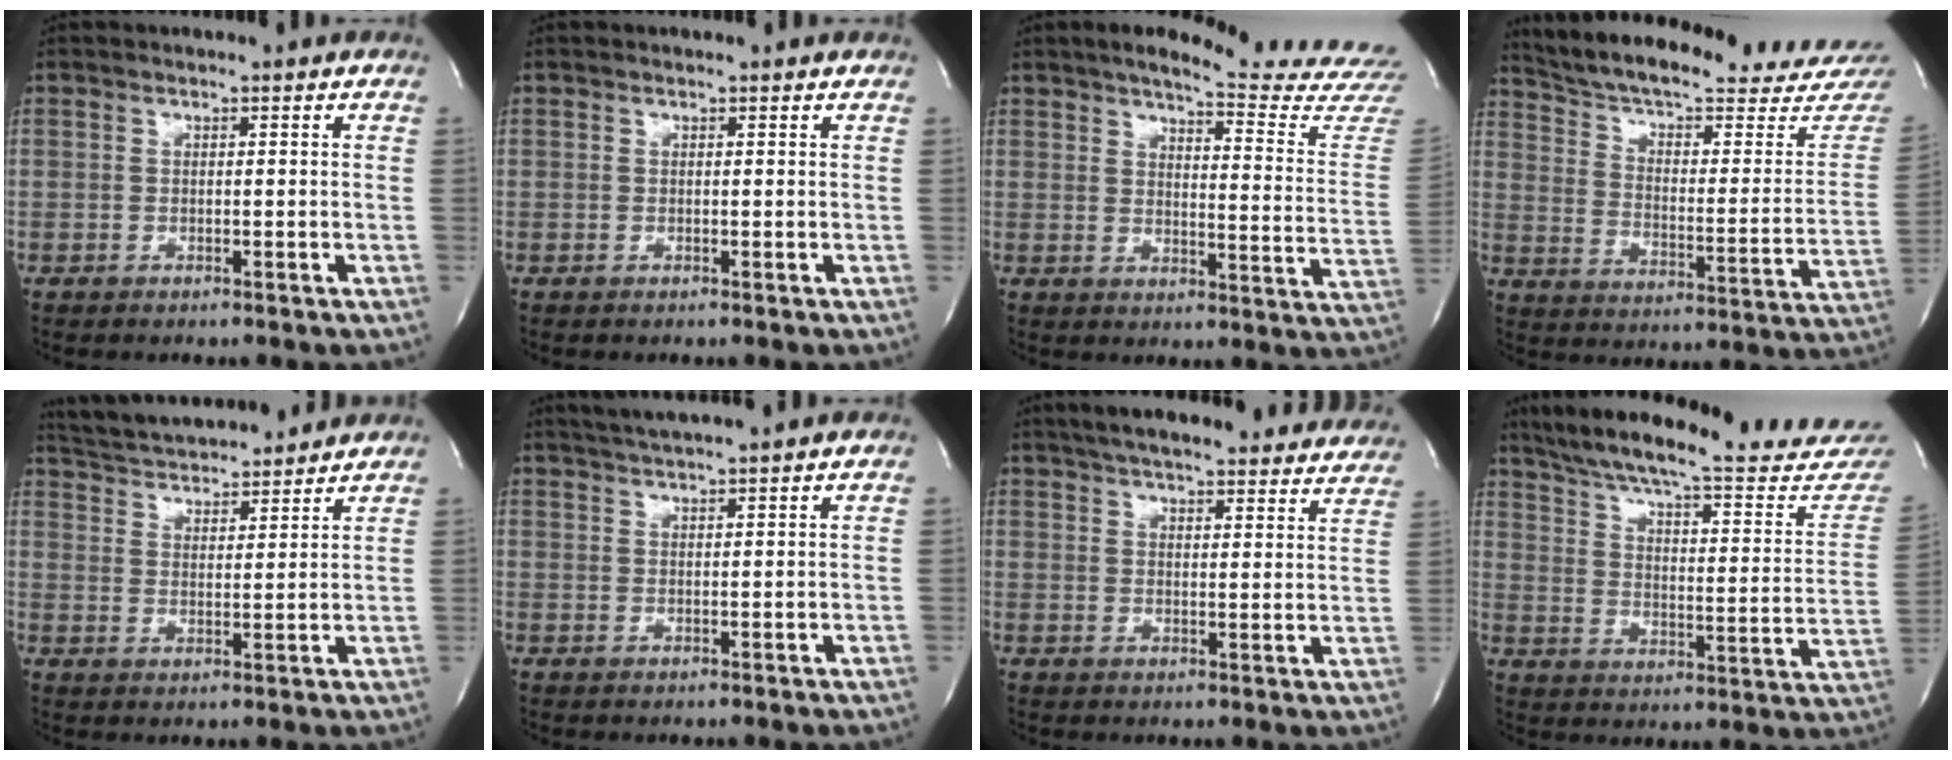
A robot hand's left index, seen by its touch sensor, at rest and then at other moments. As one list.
[{"total": 0.9, "force": [0.9, 0.1, 0.1], "torque": [-0.007, -0.001, 0.004]}, {"total": 20.1, "force": [18.9, -0.3, 6.7], "torque": [-0.086, -0.115, 0.212]}, {"total": 27.3, "force": [25.1, 3.7, 10.1], "torque": [-0.156, -0.078, 0.328]}, {"total": 14.2, "force": [13.4, 2.0, 4.3], "torque": [-0.080, 0.026, 0.213]}, {"total": 5.5, "force": [5.0, -0.9, 2.3], "torque": [-0.042, 0.020, 0.083]}, {"total": 28.8, "force": [25.9, 5.1, 11.5], "torque": [-0.187, -0.024, 0.314]}, {"total": 30.5, "force": [27.3, 3.5, 13.2], "torque": [-0.206, -0.080, 0.351]}]